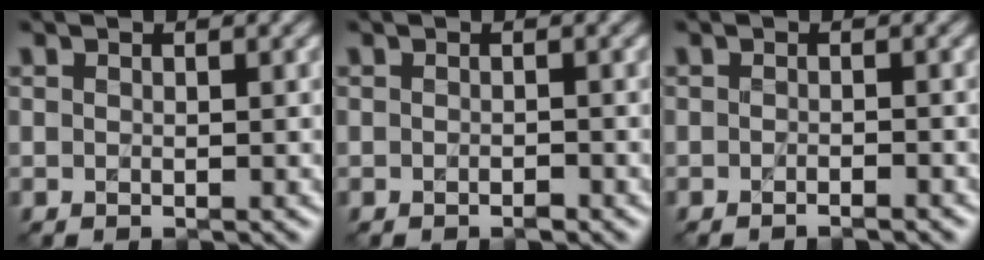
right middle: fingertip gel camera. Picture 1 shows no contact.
{"total": 0.7, "force": [-0.5, 0.2, 0.4], "torque": [-0.006, 0.001, -0.007]}
{"total": 1.1, "force": [-0.8, 0.2, 0.7], "torque": [-0.006, -0.001, -0.015]}